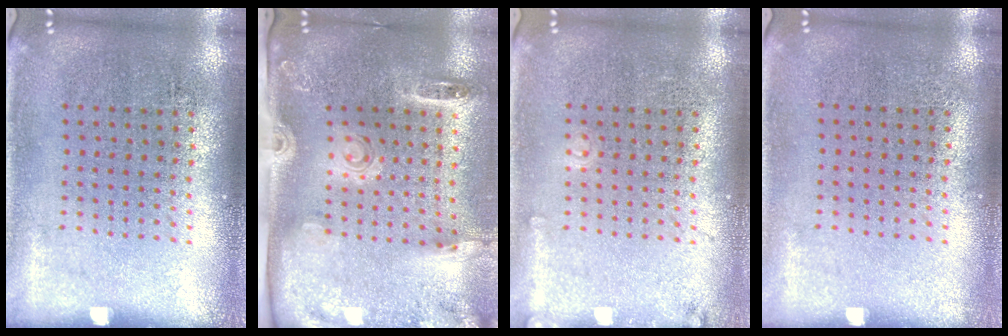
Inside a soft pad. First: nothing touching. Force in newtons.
{"total": 2.8, "press": 1.9, "slide": 2.0}
{"total": 1.0, "press": 1.0, "slide": 0.1}
{"total": 0.0}